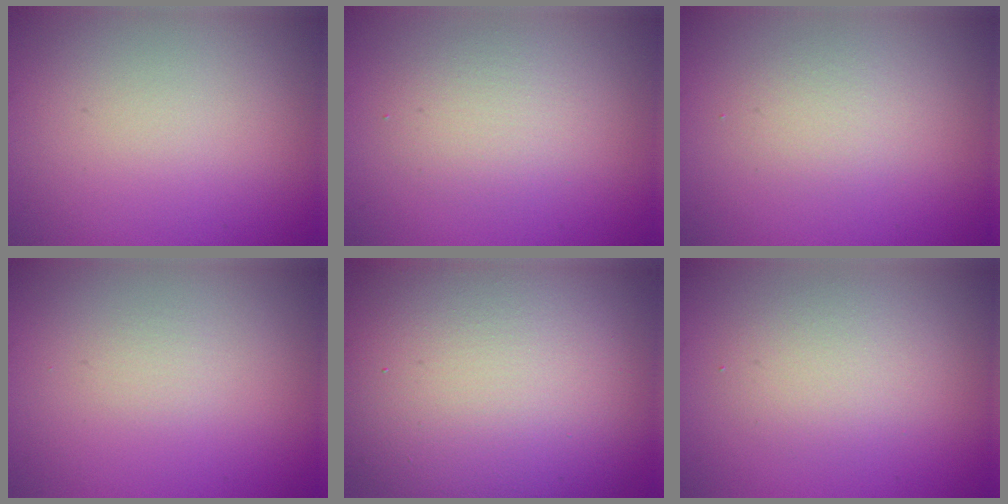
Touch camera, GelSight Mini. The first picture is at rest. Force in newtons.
{"total": 2.3, "press": 2.3, "slide": 0.2}
{"total": 1.7, "press": 1.7, "slide": 0.1}
{"total": 0.5, "press": 0.5, "slide": 0.0}
{"total": 17.3, "press": 17.3, "slide": 1.4}
{"total": 2.6, "press": 2.6, "slide": 0.1}